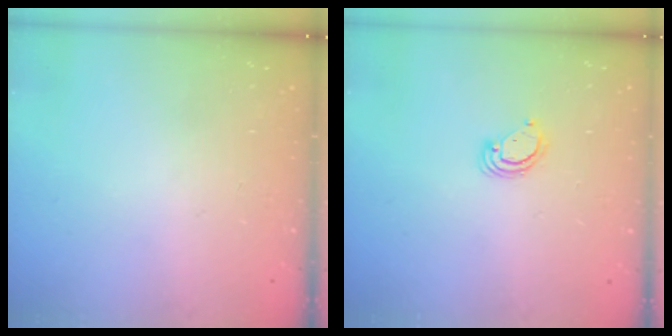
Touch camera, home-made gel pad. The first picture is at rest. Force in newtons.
{"total": 4.0, "press": 4.0, "slide": 0.2}